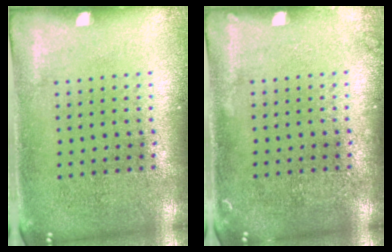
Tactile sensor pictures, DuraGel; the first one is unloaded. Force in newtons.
{"total": 0.7, "press": 0.7, "slide": 0.2}